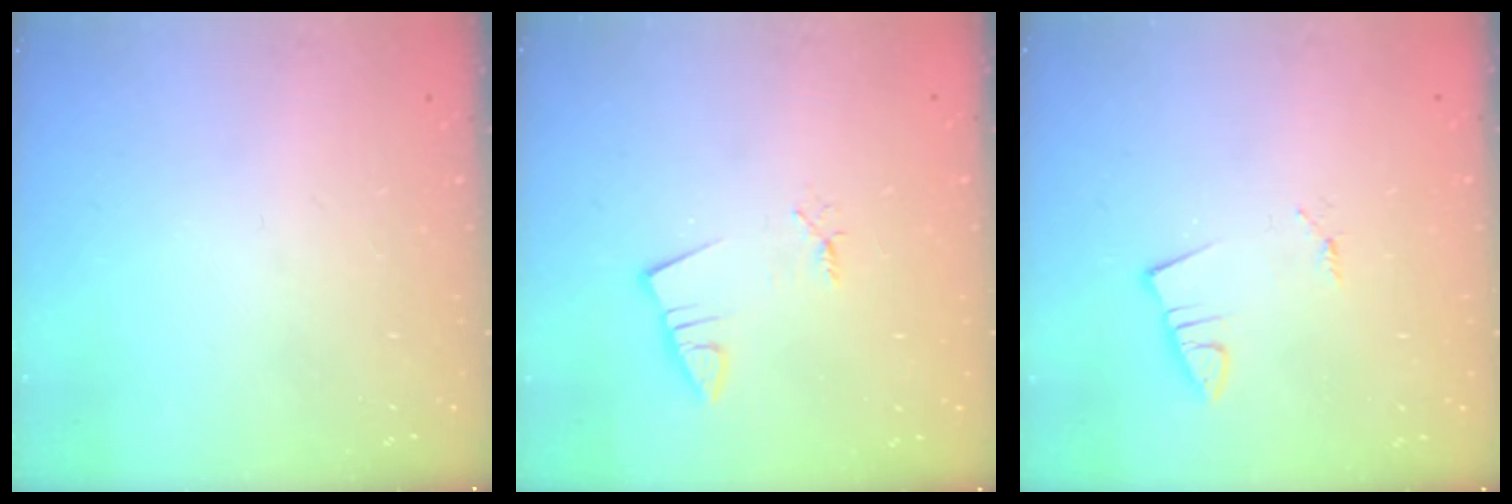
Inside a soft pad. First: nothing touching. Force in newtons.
{"total": 1.4, "press": 1.4, "slide": 0.1}
{"total": 0.8, "press": 0.8, "slide": 0.1}